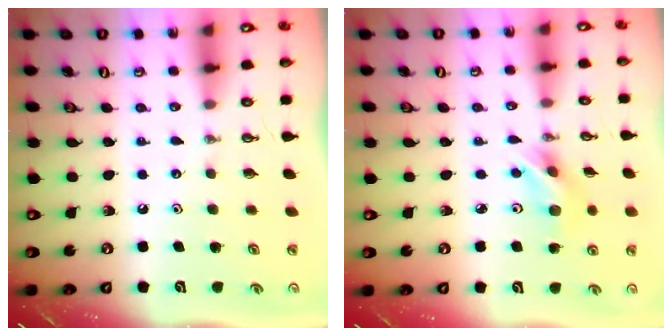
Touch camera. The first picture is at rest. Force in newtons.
{"total": 8.0, "press": 6.5, "slide": 4.5}